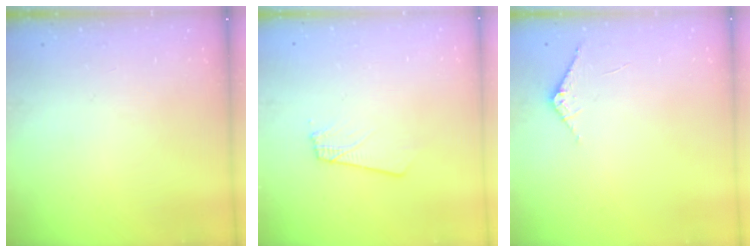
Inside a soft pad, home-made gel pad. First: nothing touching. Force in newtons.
{"total": 1.8, "press": 1.8, "slide": 0.1}
{"total": 6.1, "press": 6.1, "slide": 0.5}